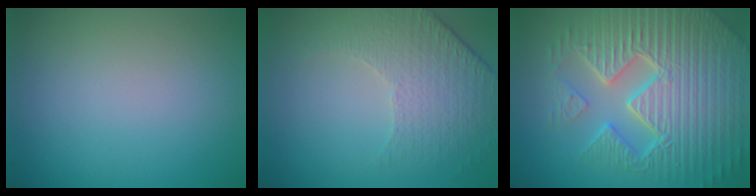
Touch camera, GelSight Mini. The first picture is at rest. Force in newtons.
{"total": 4.9, "press": 3.4, "slide": 3.5}
{"total": 10.7, "press": 7.0, "slide": 8.1}